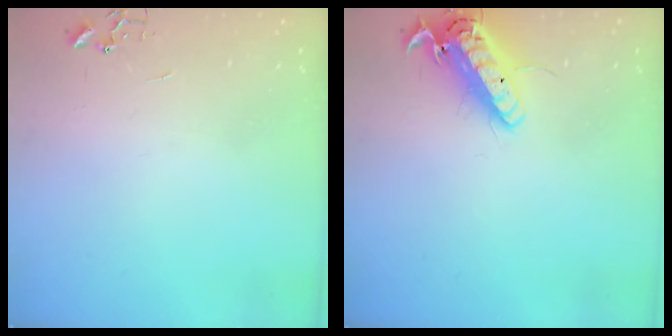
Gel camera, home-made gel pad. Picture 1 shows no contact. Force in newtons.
{"total": 15.0, "press": 14.7, "slide": 3.0}